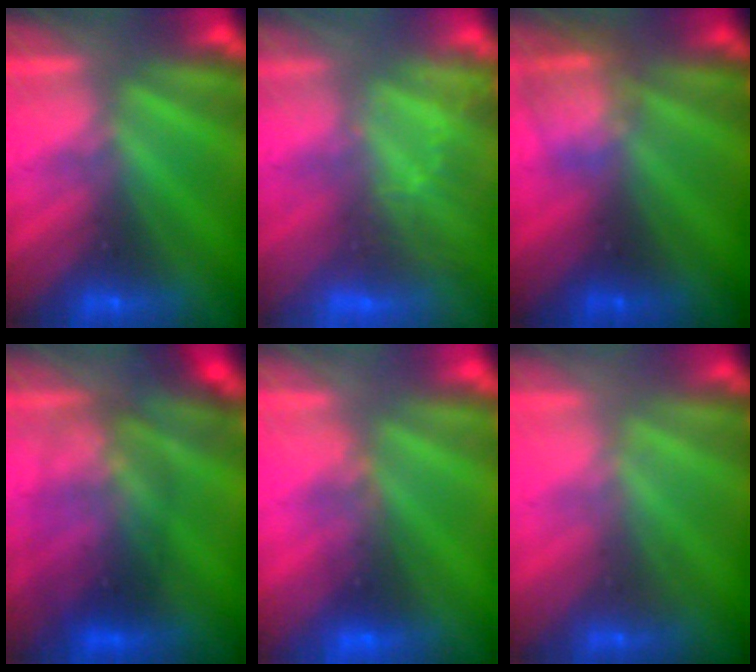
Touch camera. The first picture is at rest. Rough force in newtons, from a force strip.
{"total": 3.3}
{"total": 2.3}
{"total": 2.8}
{"total": 2.9}
{"total": 2.0}